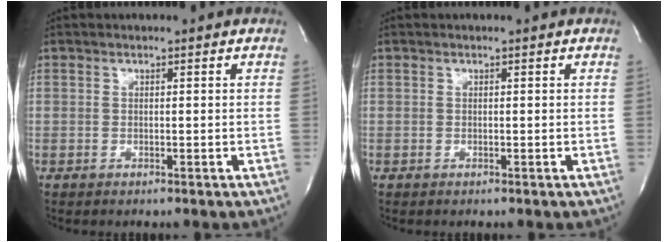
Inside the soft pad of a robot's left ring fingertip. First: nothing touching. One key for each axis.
{"total": 0.0}